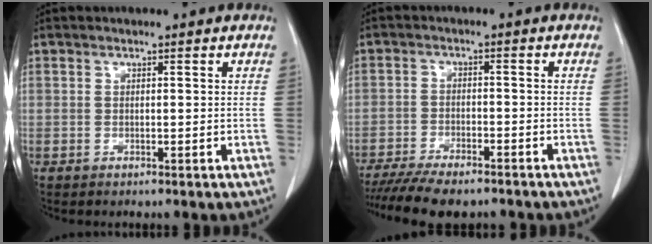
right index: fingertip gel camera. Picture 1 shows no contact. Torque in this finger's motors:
{"motor_torque": [1.09, -1.05, 0.40, 0.12]}